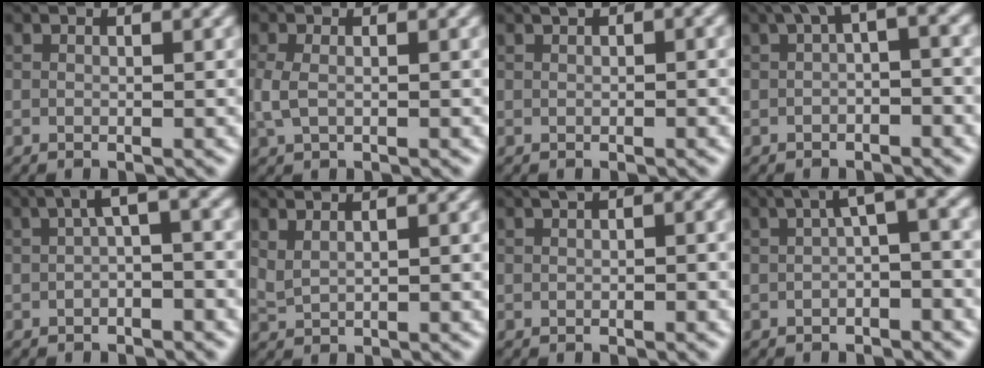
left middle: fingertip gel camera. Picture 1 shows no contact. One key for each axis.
{"total": 1.8, "fx": -0.1, "fy": 1.0, "fz": 1.5, "tx": -0.041, "ty": 0.000, "tz": -0.004}
{"total": 1.2, "fx": 0.5, "fy": 0.5, "fz": 1.0, "tx": -0.009, "ty": 0.007, "tz": 0.008}
{"total": 3.3, "fx": 0.6, "fy": 1.0, "fz": 3.1, "tx": -0.043, "ty": 0.015, "tz": 0.002}
{"total": 2.8, "fx": -0.1, "fy": 0.7, "fz": 2.7, "tx": -0.045, "ty": 0.014, "tz": -0.007}
{"total": 1.6, "fx": 1.3, "fy": 0.5, "fz": 0.8, "tx": -0.019, "ty": 0.001, "tz": 0.026}
{"total": 1.7, "fx": 0.6, "fy": 0.6, "fz": 1.5, "tx": -0.015, "ty": 0.010, "tz": 0.009}
{"total": 3.4, "fx": 0.1, "fy": 0.9, "fz": 3.3, "tx": -0.047, "ty": 0.017, "tz": -0.005}